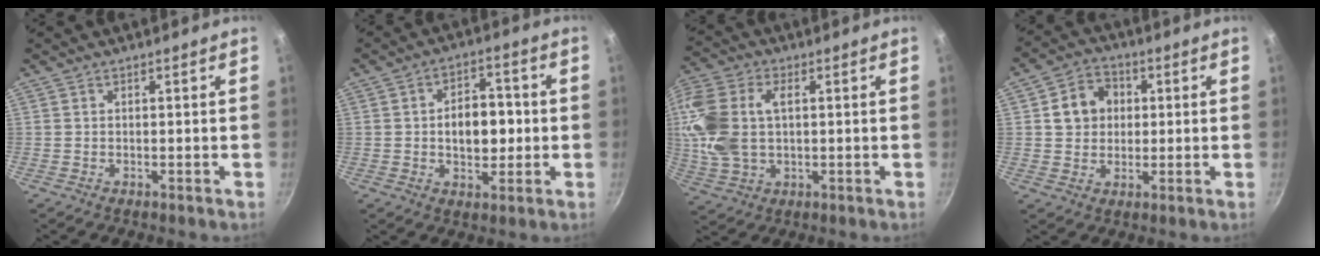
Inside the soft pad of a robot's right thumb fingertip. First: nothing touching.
{"total": 9.4, "force": [-0.1, 5.9, 7.4], "torque": [-0.081, 0.012, -0.004]}
{"total": 16.8, "force": [1.9, 10.5, 12.9], "torque": [-0.318, 0.010, 0.038]}
{"total": 8.7, "force": [1.4, 7.4, 4.3], "torque": [-0.043, 0.006, 0.017]}